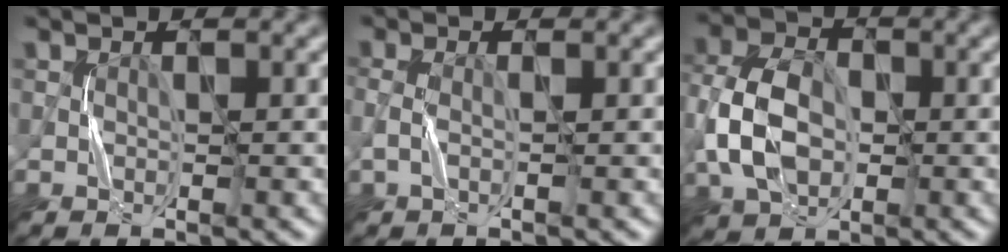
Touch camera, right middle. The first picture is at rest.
{"total": 1.4, "force": [-0.3, 0.5, 1.3], "torque": [-0.034, 0.003, -0.011]}
{"total": 7.0, "force": [-1.0, 4.9, 4.9], "torque": [-0.110, 0.008, -0.026]}